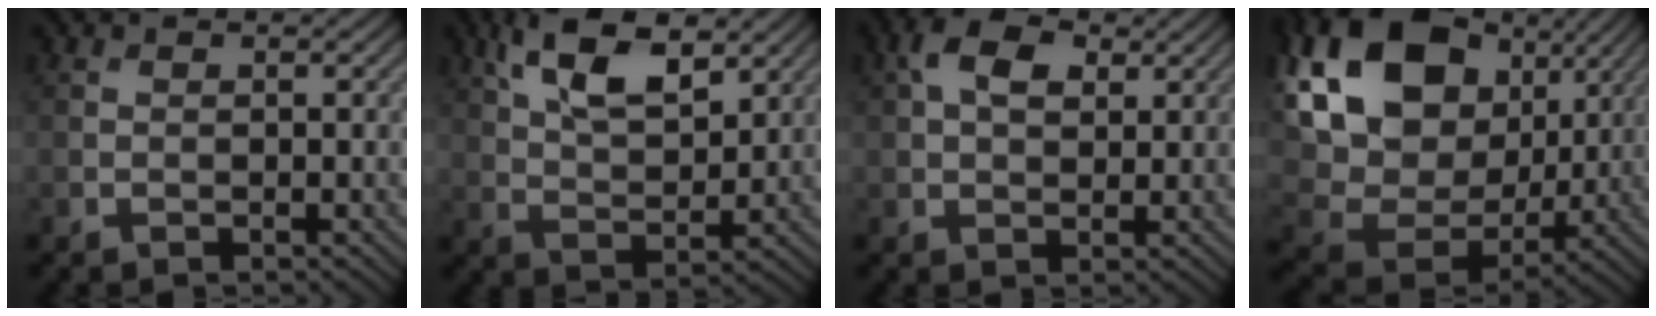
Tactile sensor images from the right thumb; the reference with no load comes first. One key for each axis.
{"total": 10.1, "fx": 5.4, "fy": 4.3, "fz": 7.3, "tx": -0.154, "ty": 0.005, "tz": 0.104}
{"total": 5.9, "fx": 2.2, "fy": 3.5, "fz": 4.1, "tx": -0.086, "ty": 0.007, "tz": 0.033}
{"total": 21.4, "fx": 7.7, "fy": 15.7, "fz": 12.2, "tx": -0.318, "ty": 0.040, "tz": 0.178}